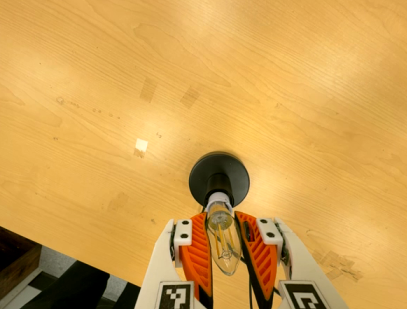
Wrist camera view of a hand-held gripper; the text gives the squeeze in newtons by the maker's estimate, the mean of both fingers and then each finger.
{"total": 18.1, "left": 17.0, "right": 19.2}